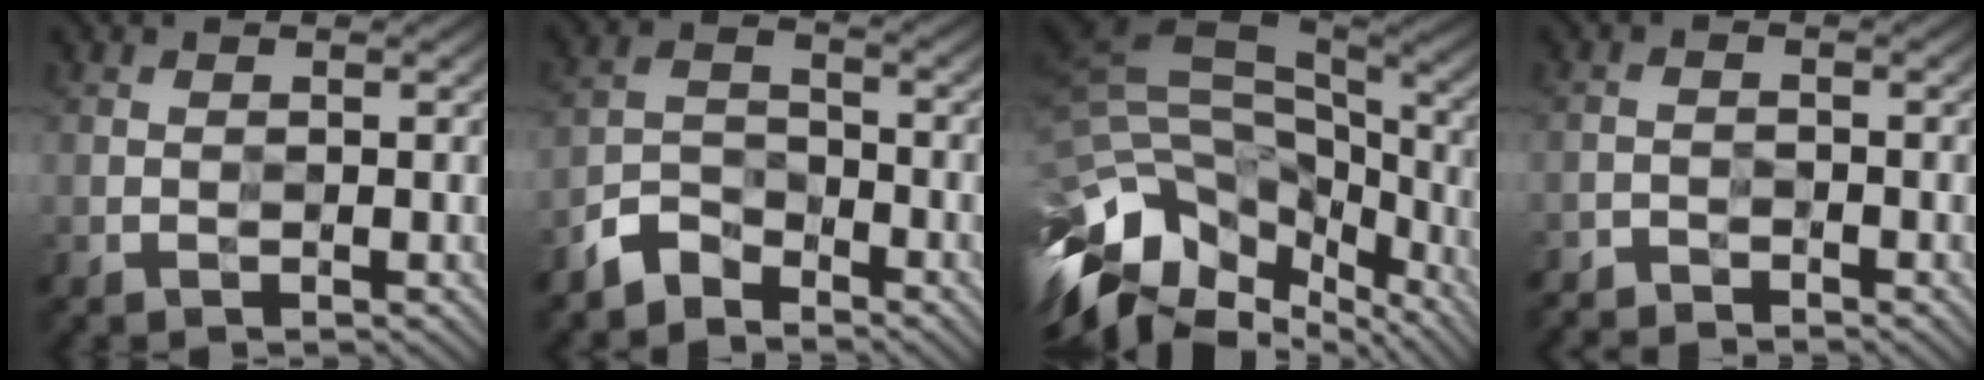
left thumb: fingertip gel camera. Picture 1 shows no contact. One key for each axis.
{"total": 5.1, "fx": -4.2, "fy": 2.3, "fz": 1.6, "tx": -0.034, "ty": -0.003, "tz": -0.102}
{"total": 15.0, "fx": -5.6, "fy": 8.4, "fz": 11.1, "tx": -0.249, "ty": -0.011, "tz": -0.078}
{"total": 2.8, "fx": -2.7, "fy": 0.4, "fz": 0.2, "tx": -0.003, "ty": -0.006, "tz": -0.059}